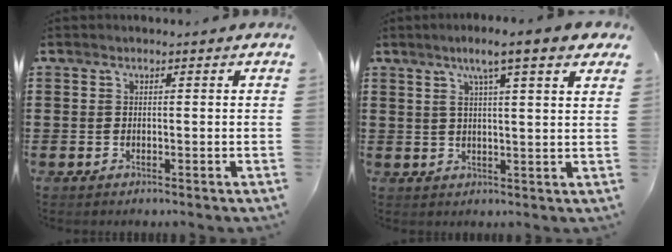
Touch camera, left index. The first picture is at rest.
{"total": 5.7, "force": [3.7, -0.2, 4.3], "torque": [-0.094, -0.002, 0.058]}